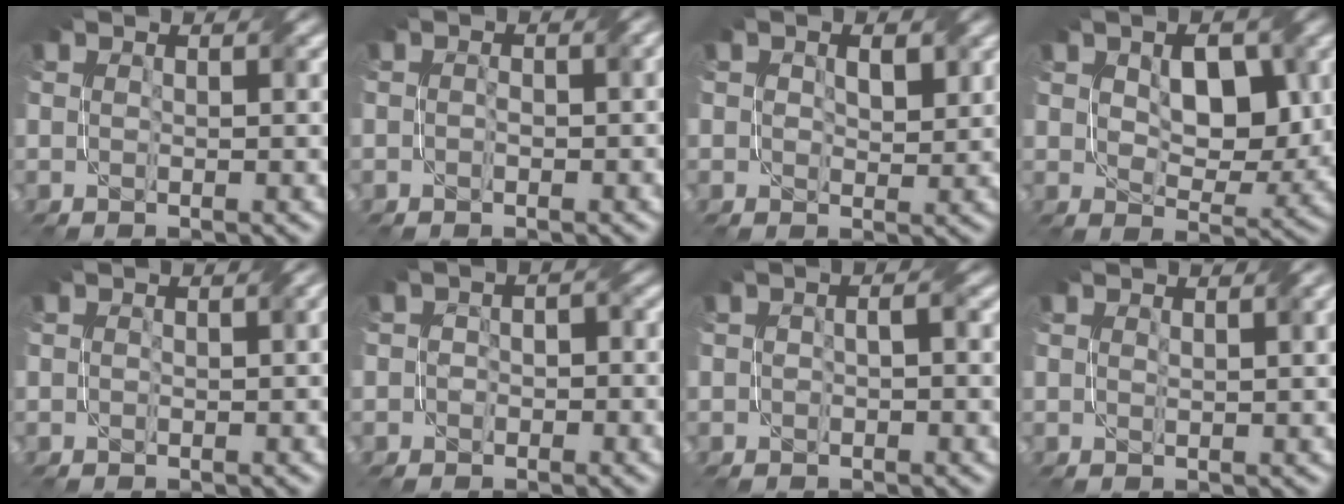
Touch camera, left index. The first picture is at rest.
{"total": 2.4, "force": [-0.9, 1.2, 1.9], "torque": [-0.024, -0.004, -0.013]}
{"total": 2.7, "force": [0.9, 1.9, 1.7], "torque": [-0.029, -0.004, 0.016]}
{"total": 5.3, "force": [1.2, 3.3, 3.9], "torque": [-0.061, -0.011, 0.025]}
{"total": 1.9, "force": [-0.6, 0.9, 1.6], "torque": [-0.020, -0.004, -0.009]}
{"total": 2.2, "force": [-1.2, 1.7, 0.7], "torque": [0.003, 0.006, -0.021]}
{"total": 1.5, "force": [-0.9, 0.6, 1.1], "torque": [-0.017, 0.002, -0.015]}
{"total": 1.6, "force": [0.8, 0.2, 1.4], "torque": [-0.020, 0.003, 0.012]}